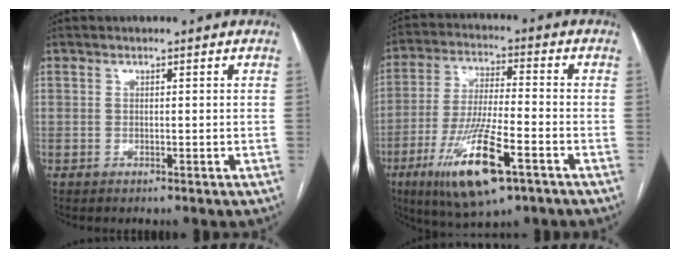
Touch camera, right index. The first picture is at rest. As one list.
[{"total": 15.0, "force": [-7.3, 2.8, 12.9], "torque": [-0.254, -0.025, -0.123]}]